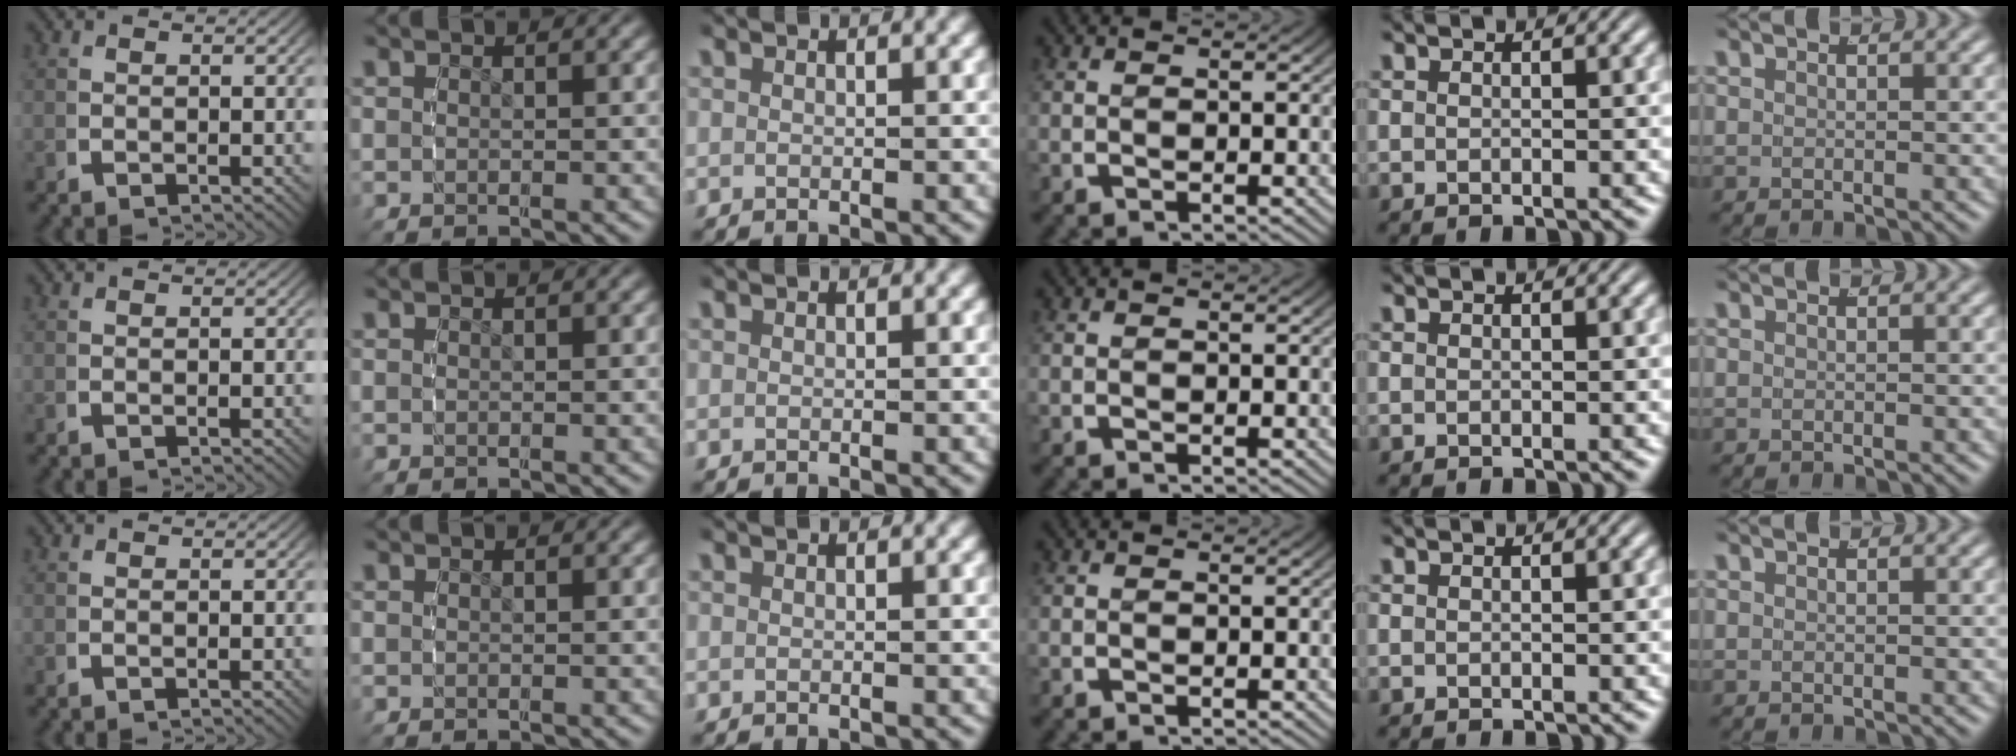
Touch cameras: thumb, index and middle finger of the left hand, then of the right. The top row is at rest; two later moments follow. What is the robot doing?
{"motion": "grasp_and_lifting", "object": "ethernet cable"}